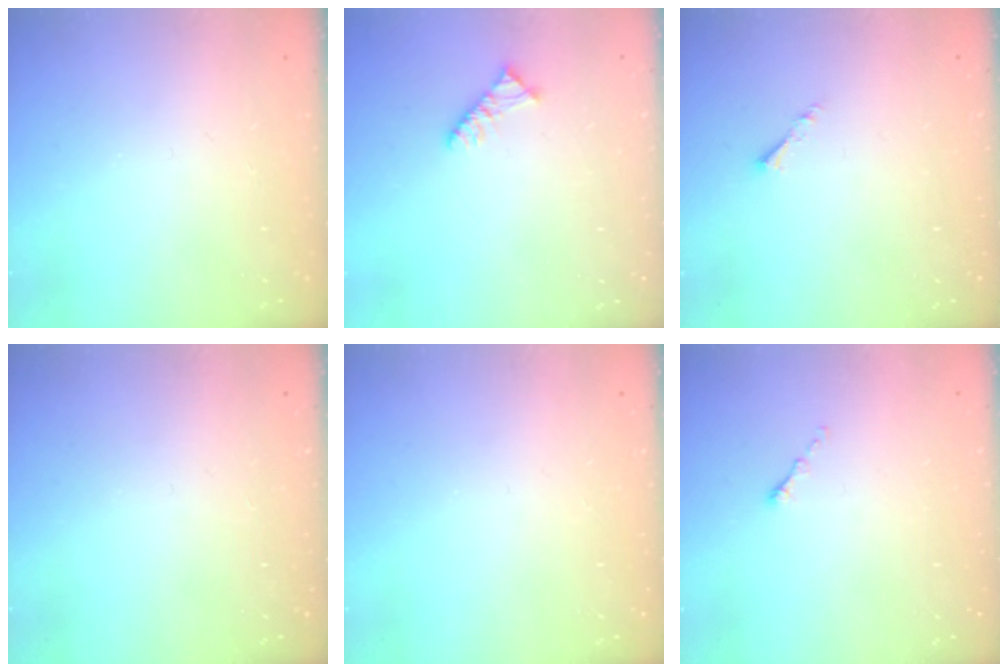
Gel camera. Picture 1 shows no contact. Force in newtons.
{"total": 5.2, "press": 5.1, "slide": 0.8}
{"total": 1.1, "press": 1.0, "slide": 0.3}
{"total": 0.0}
{"total": 0.0}
{"total": 0.0}